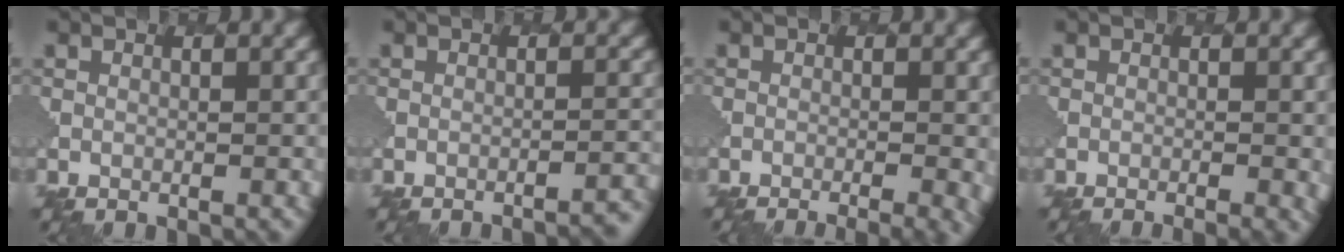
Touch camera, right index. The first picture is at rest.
{"total": 3.7, "force": [-3.4, 0.6, 1.3], "torque": [-0.006, 0.019, -0.049]}
{"total": 5.2, "force": [-2.5, 2.1, 4.0], "torque": [-0.031, 0.003, -0.027]}
{"total": 3.2, "force": [-1.3, 1.3, 2.6], "torque": [-0.015, 0.007, -0.011]}